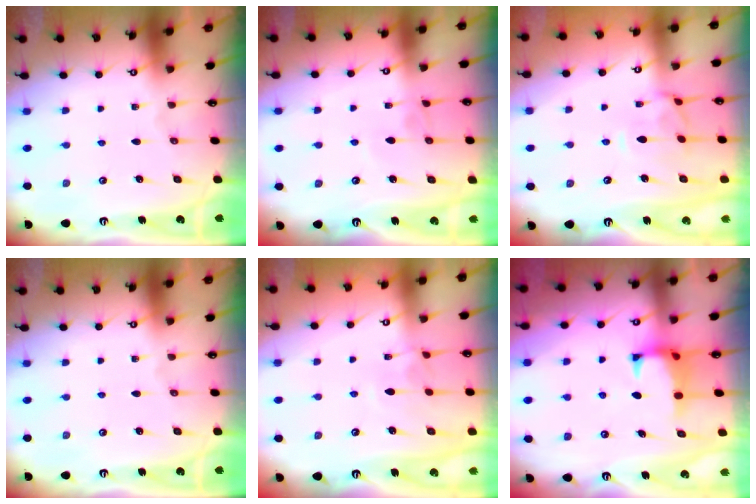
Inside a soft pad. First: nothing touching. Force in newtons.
{"total": 2.0, "press": 2.0, "slide": 0.2}
{"total": 1.7, "press": 1.4, "slide": 0.9}
{"total": 0.0}
{"total": 3.0, "press": 3.0, "slide": 0.4}
{"total": 0.9, "press": 0.3, "slide": 0.8}